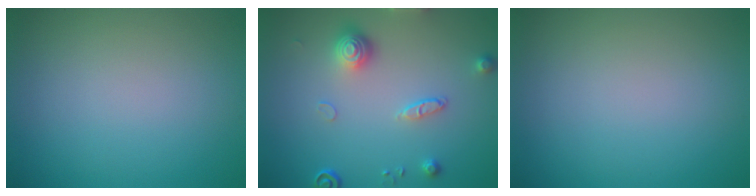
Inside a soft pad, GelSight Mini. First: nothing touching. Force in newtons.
{"total": 3.2, "press": 2.8, "slide": 1.4}
{"total": 0.0}